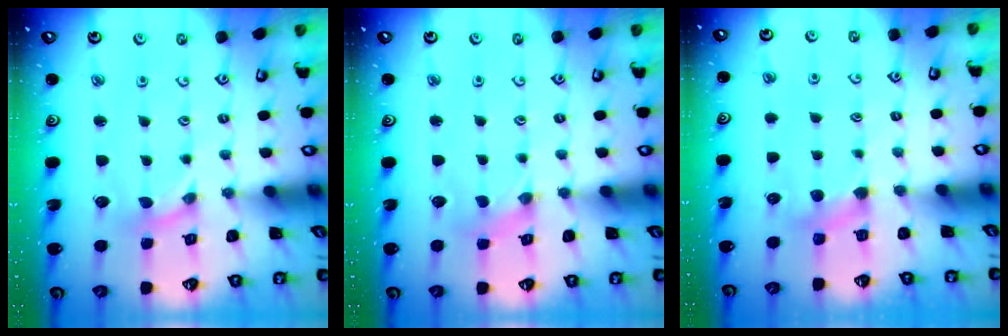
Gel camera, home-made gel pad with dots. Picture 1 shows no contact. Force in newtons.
{"total": 0.6, "press": 0.6, "slide": 0.1}
{"total": 5.0, "press": 5.0, "slide": 0.6}